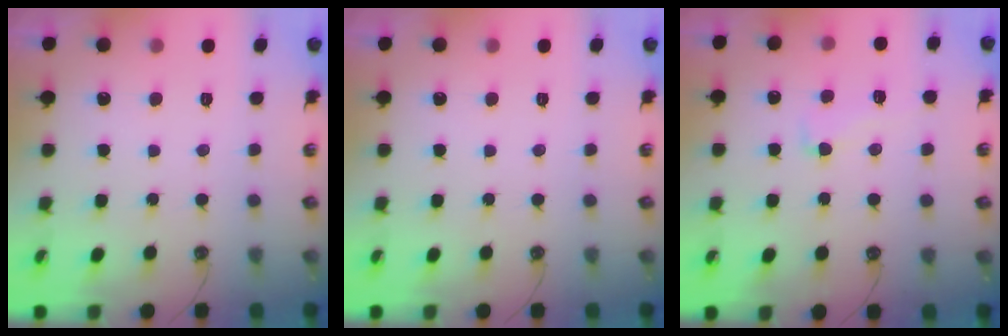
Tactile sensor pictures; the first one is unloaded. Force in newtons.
{"total": 0.0}
{"total": 1.2, "press": 0.2, "slide": 1.1}